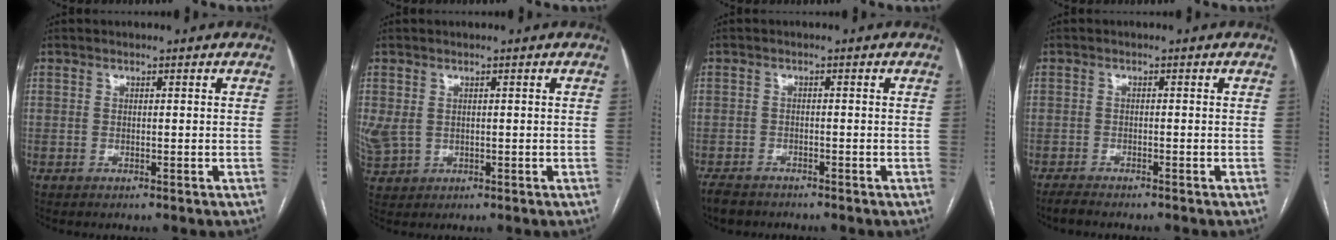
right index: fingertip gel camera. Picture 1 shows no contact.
{"total": 4.0, "force": [0.4, 3.2, 2.3], "torque": [-0.067, 0.004, 0.022]}
{"total": 4.3, "force": [-3.7, 1.8, 1.4], "torque": [-0.028, -0.009, -0.060]}
{"total": 3.5, "force": [-3.1, 0.4, 1.6], "torque": [-0.028, -0.007, -0.045]}